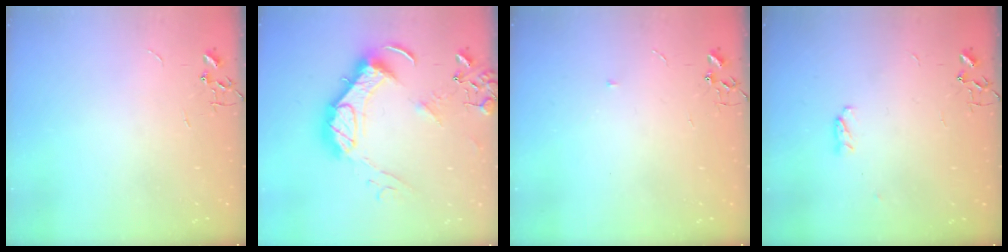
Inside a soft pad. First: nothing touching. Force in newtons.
{"total": 19.2, "press": 19.0, "slide": 2.3}
{"total": 3.4, "press": 3.3, "slide": 0.8}
{"total": 3.3, "press": 3.1, "slide": 1.1}